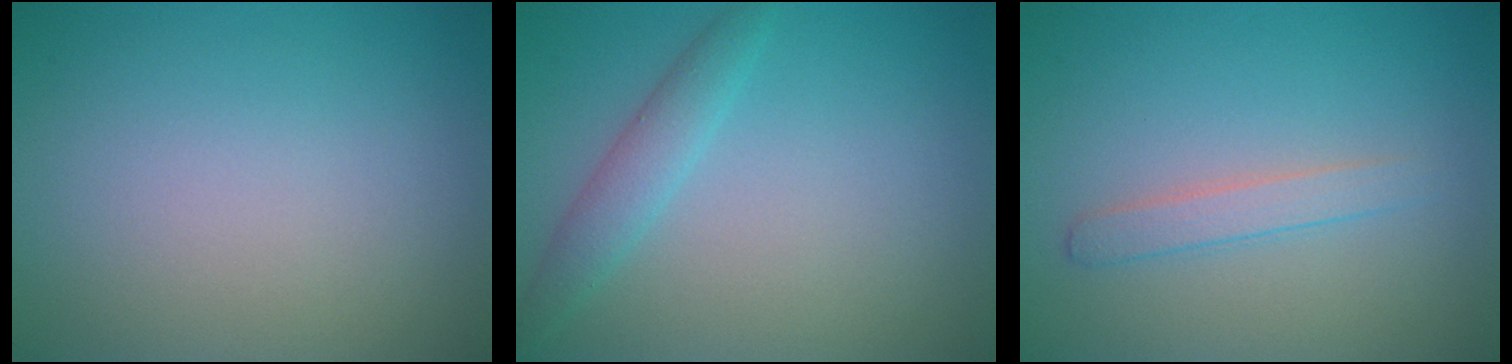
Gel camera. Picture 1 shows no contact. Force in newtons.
{"total": 2.3, "press": 2.3, "slide": 0.1}
{"total": 1.8, "press": 1.8, "slide": 0.1}